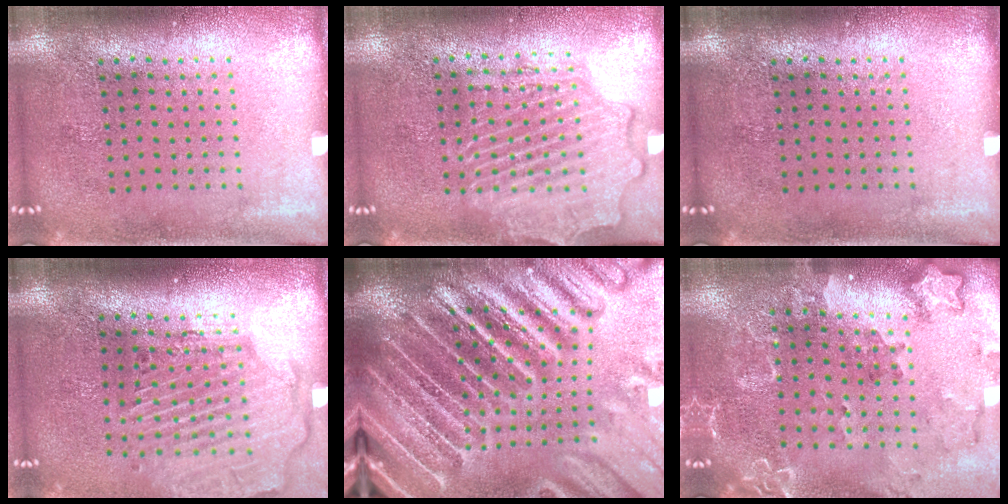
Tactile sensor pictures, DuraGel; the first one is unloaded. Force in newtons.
{"total": 2.3, "press": 2.3, "slide": 0.3}
{"total": 0.0}
{"total": 2.7, "press": 2.2, "slide": 1.5}
{"total": 5.6, "press": 4.9, "slide": 2.8}
{"total": 2.0, "press": 1.9, "slide": 0.5}